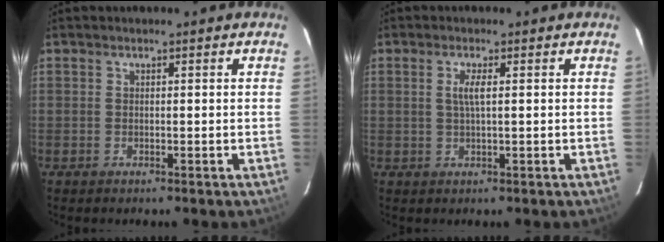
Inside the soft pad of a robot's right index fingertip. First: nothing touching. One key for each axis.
{"total": 2.4, "fx": 0.4, "fy": 0.1, "fz": 2.3, "tx": -0.046, "ty": 0.001, "tz": 0.006}